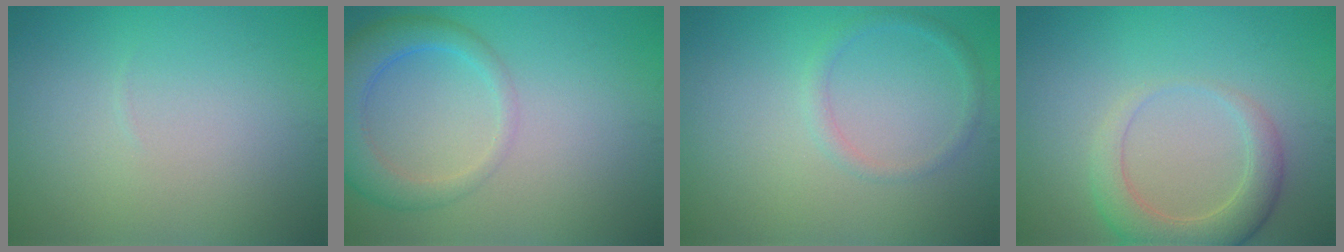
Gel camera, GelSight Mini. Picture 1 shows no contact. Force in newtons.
{"total": 4.2, "press": 4.2, "slide": 0.4}
{"total": 1.3, "press": 1.3, "slide": 0.1}
{"total": 4.1, "press": 4.0, "slide": 0.5}